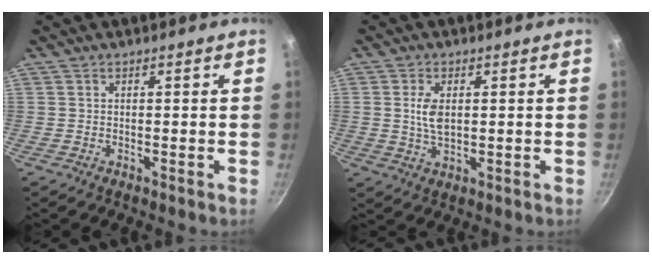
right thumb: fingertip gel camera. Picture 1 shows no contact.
{"total": 4.7, "force": [0.7, 2.6, 3.9], "torque": [-0.076, -0.007, 0.016]}